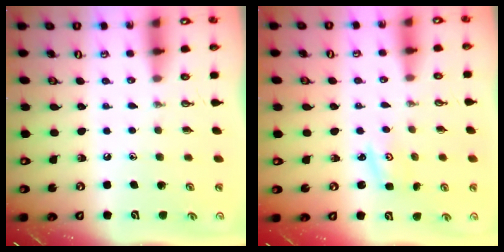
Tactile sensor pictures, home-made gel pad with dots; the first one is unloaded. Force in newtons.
{"total": 1.7, "press": 1.7, "slide": 0.2}